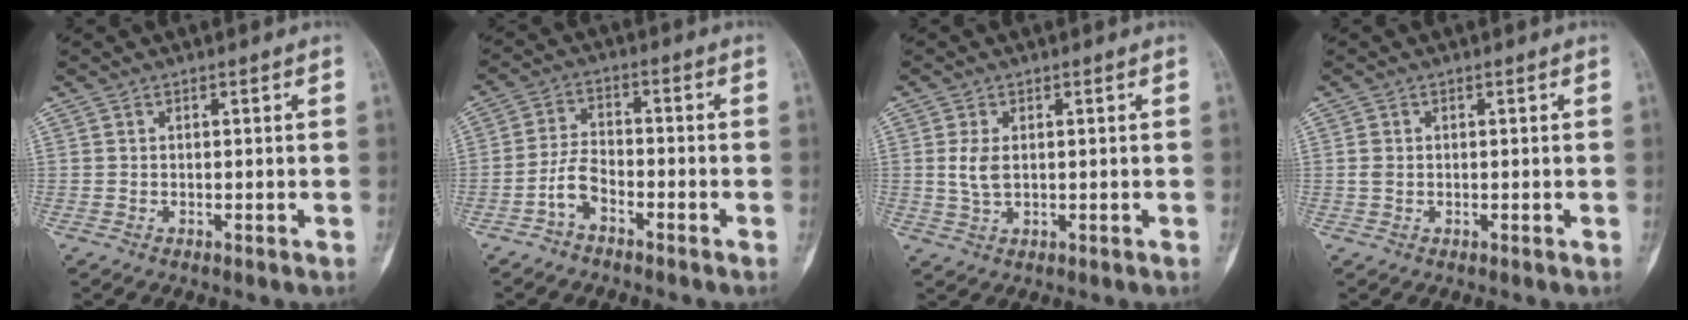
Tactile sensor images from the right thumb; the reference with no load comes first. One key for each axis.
{"total": 4.7, "fx": -3.0, "fy": 2.2, "fz": 2.9, "tx": -0.055, "ty": 0.030, "tz": -0.064}
{"total": 3.7, "fx": 0.4, "fy": 2.1, "fz": 3.0, "tx": -0.065, "ty": -0.002, "tz": 0.011}
{"total": 1.4, "fx": 0.0, "fy": 1.1, "fz": 0.8, "tx": -0.020, "ty": 0.001, "tz": 0.001}